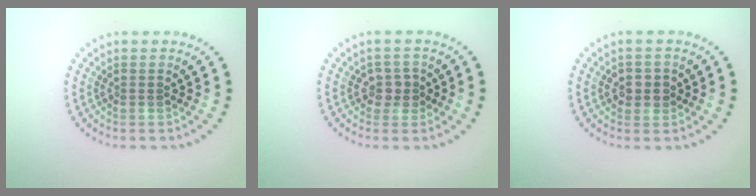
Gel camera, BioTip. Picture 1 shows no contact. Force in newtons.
{"total": 1.6, "press": 1.5, "slide": 0.7}
{"total": 1.9, "press": 1.8, "slide": 0.6}